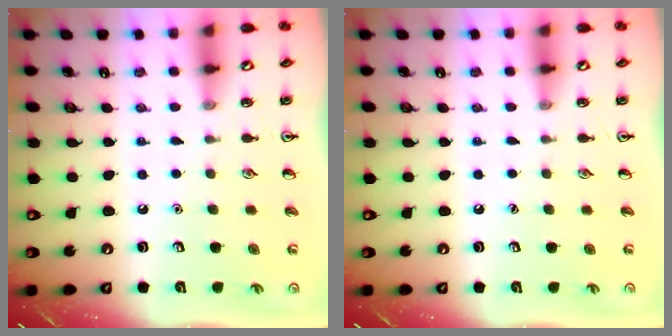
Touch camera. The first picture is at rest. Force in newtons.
{"total": 0.0}